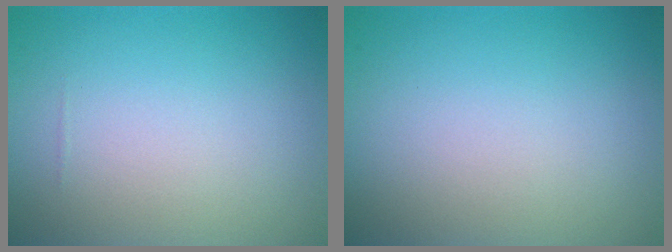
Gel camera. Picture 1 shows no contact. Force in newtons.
{"total": 0.0}